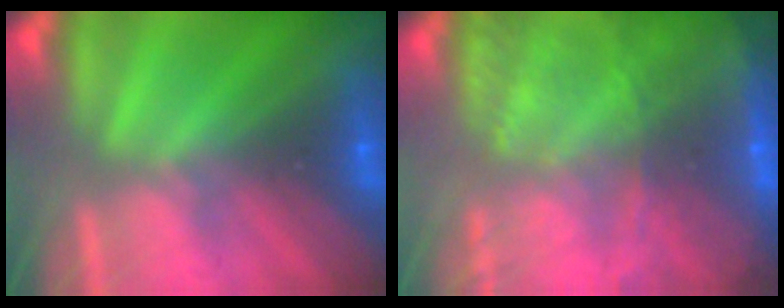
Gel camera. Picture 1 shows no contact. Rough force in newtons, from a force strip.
{"total": 8.5}